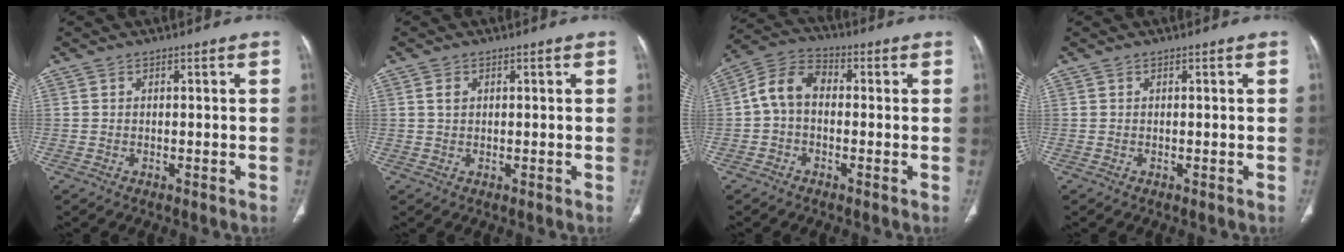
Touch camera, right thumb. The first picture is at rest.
{"total": 1.5, "force": [0.5, 1.0, 1.0], "torque": [-0.015, 0.000, 0.011]}
{"total": 7.8, "force": [-0.2, 5.4, 5.6], "torque": [-0.095, 0.025, -0.018]}
{"total": 0.0}